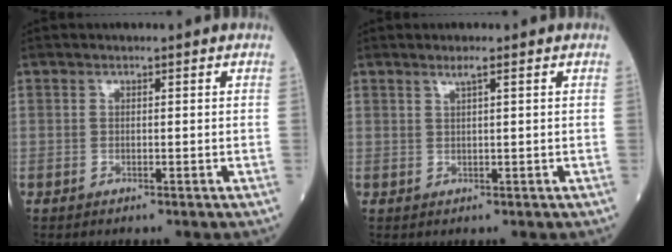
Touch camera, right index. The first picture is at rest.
{"total": 1.4, "force": [0.8, -0.2, 1.1], "torque": [-0.025, 0.000, 0.017]}